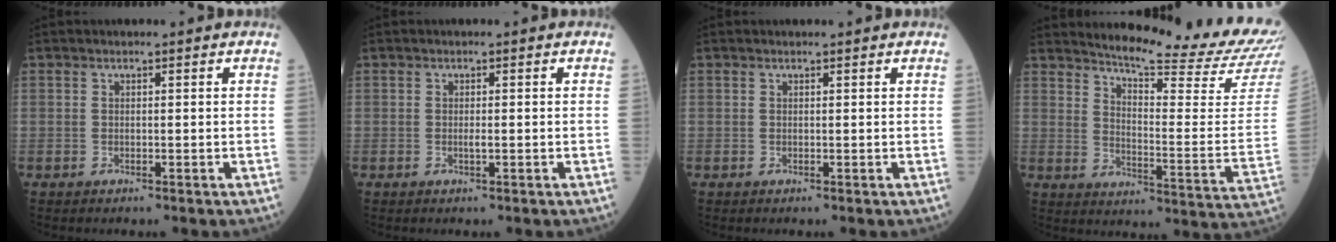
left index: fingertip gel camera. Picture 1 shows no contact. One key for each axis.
{"total": 0.6, "fx": -0.2, "fy": 0.0, "fz": 0.6, "tx": -0.013, "ty": -0.005, "tz": -0.007}
{"total": 0.9, "fx": 0.9, "fy": 0.1, "fz": 0.1, "tx": -0.009, "ty": 0.000, "tz": 0.008}
{"total": 20.3, "fx": 19.0, "fy": -0.7, "fz": 7.2, "tx": -0.118, "ty": -0.117, "tz": 0.232}